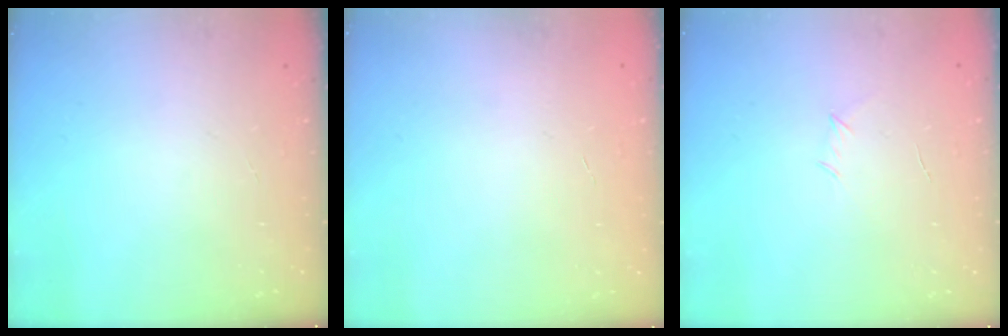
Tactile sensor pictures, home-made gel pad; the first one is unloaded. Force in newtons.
{"total": 0.5, "press": 0.5, "slide": 0.1}
{"total": 3.5, "press": 3.4, "slide": 0.9}